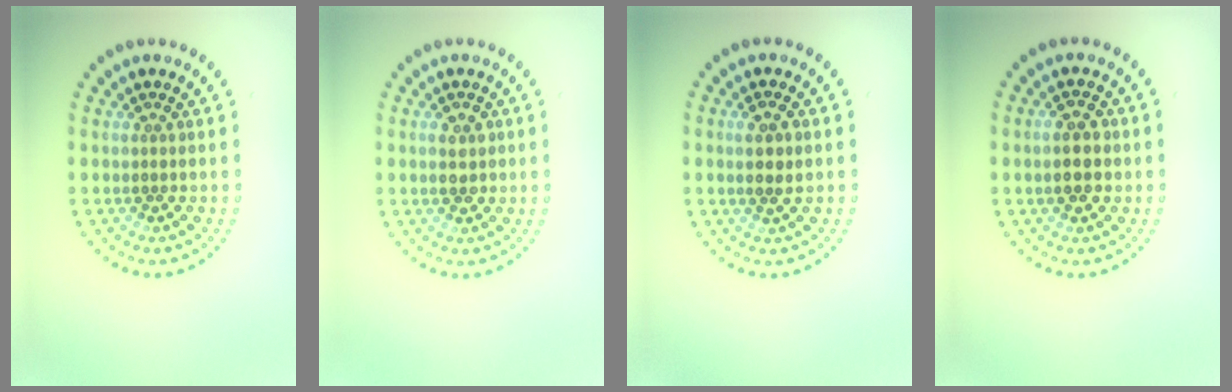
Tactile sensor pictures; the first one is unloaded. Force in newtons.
{"total": 2.0, "press": 1.9, "slide": 0.3}
{"total": 1.6, "press": 1.5, "slide": 0.5}
{"total": 2.8, "press": 2.8, "slide": 0.2}